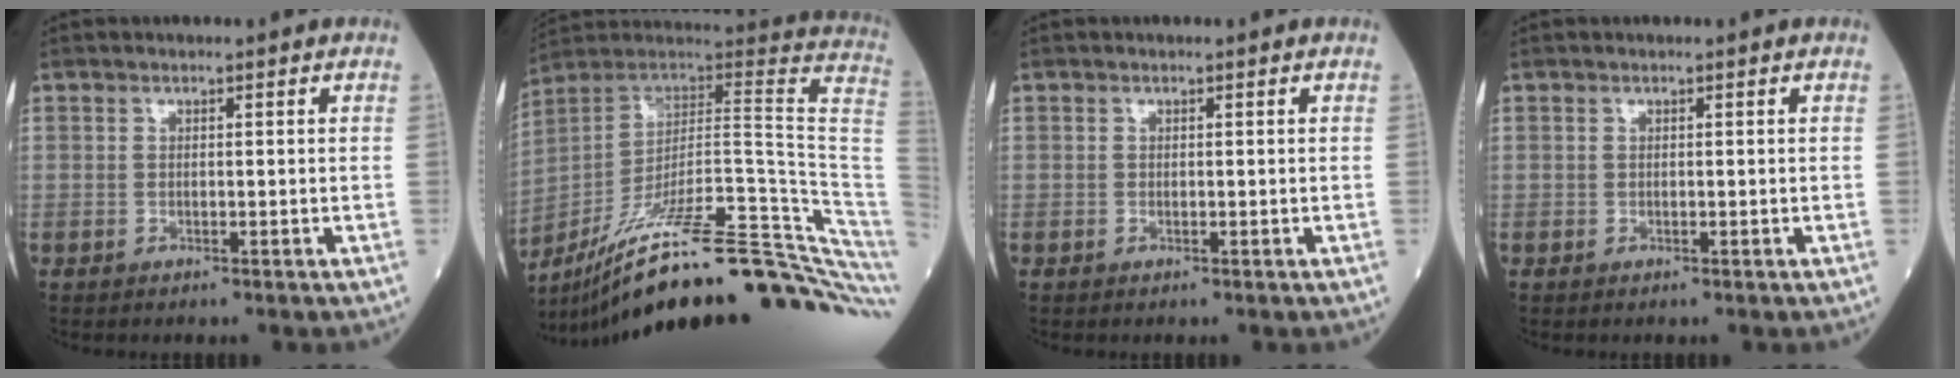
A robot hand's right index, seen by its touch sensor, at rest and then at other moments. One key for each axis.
{"total": 33.6, "fx": -25.1, "fy": 2.0, "fz": 22.2, "tx": -0.203, "ty": 0.002, "tz": -0.359}
{"total": 0.0}
{"total": 0.0}